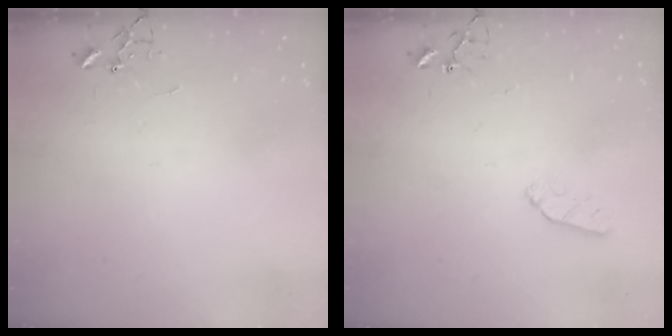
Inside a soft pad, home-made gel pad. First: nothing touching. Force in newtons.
{"total": 5.4, "press": 5.3, "slide": 0.7}